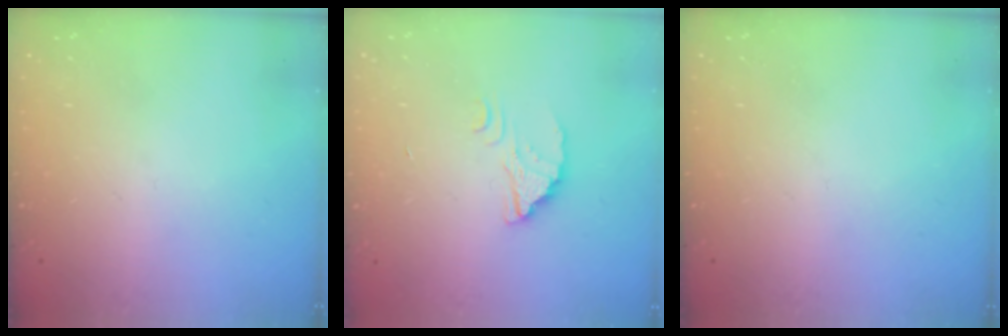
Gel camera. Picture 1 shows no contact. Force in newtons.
{"total": 2.4, "press": 2.4, "slide": 0.0}
{"total": 0.0}